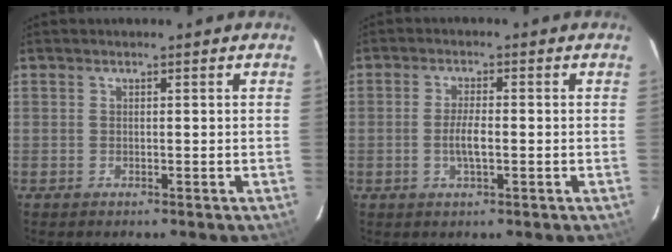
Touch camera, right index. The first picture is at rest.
{"total": 3.6, "force": [-0.8, 1.1, 3.4], "torque": [-0.065, -0.003, -0.013]}